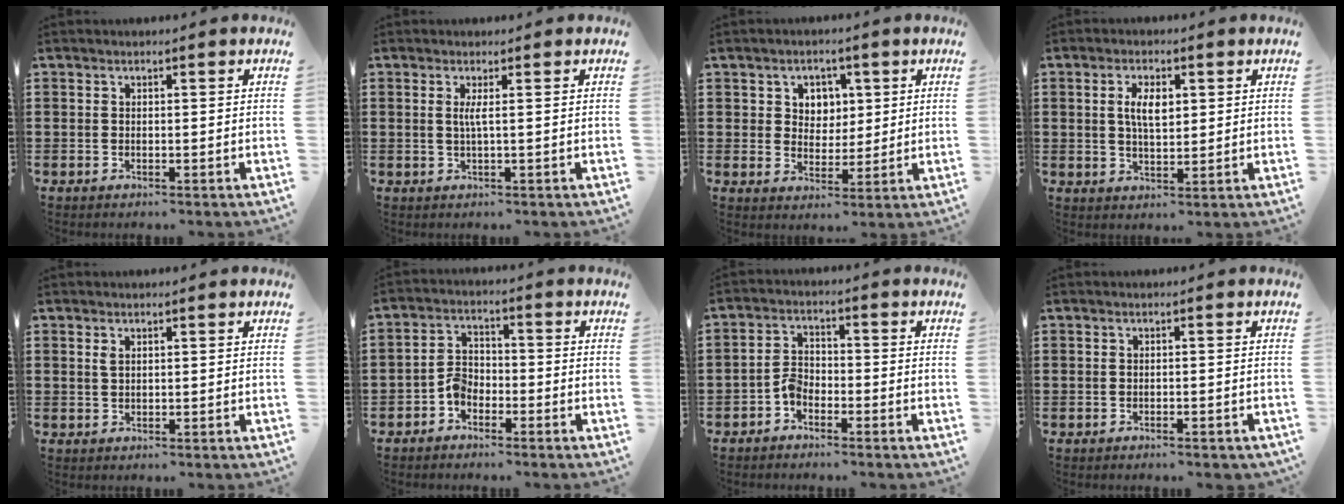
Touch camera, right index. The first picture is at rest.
{"total": 1.8, "force": [0.2, -0.1, 1.8], "torque": [-0.036, -0.004, 0.002]}
{"total": 4.1, "force": [1.5, 3.6, 1.0], "torque": [-0.029, 0.012, 0.024]}
{"total": 4.8, "force": [1.1, 2.2, 4.1], "torque": [-0.078, 0.005, 0.015]}
{"total": 1.2, "force": [0.5, 0.6, 0.9], "torque": [-0.021, 0.003, 0.008]}
{"total": 3.5, "force": [-2.1, 2.3, 1.5], "torque": [-0.048, 0.004, -0.047]}
{"total": 3.0, "force": [-1.9, 1.8, 1.5], "torque": [-0.039, 0.006, -0.042]}
{"total": 0.9, "force": [-0.9, 0.1, 0.3], "torque": [-0.010, -0.003, -0.017]}